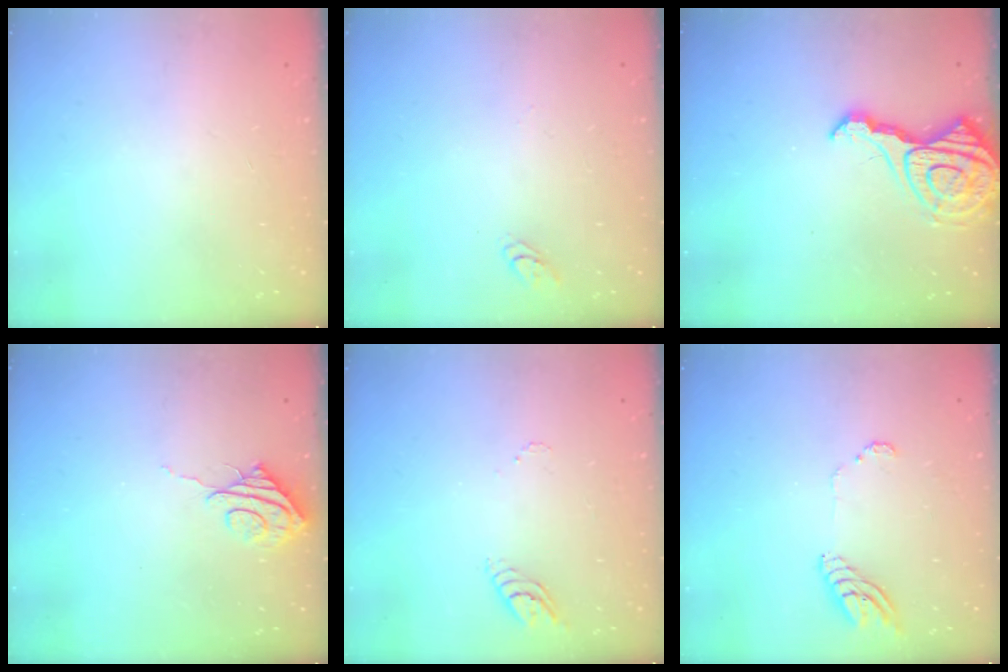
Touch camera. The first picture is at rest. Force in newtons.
{"total": 2.7, "press": 2.7, "slide": 0.3}
{"total": 13.1, "press": 13.0, "slide": 1.4}
{"total": 7.3, "press": 7.3, "slide": 0.3}
{"total": 4.2, "press": 4.1, "slide": 0.3}
{"total": 7.7, "press": 7.7, "slide": 0.8}